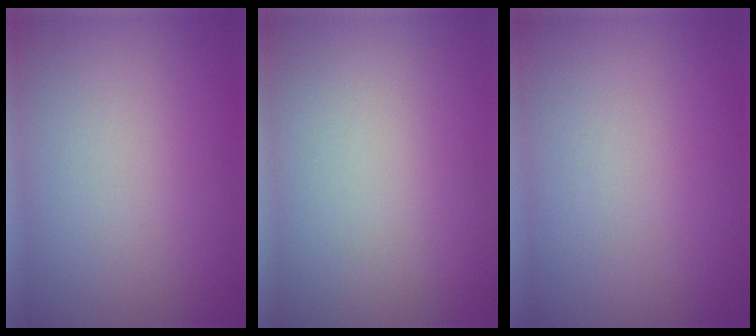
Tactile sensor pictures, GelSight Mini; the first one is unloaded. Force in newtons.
{"total": 0.0}
{"total": 0.0}